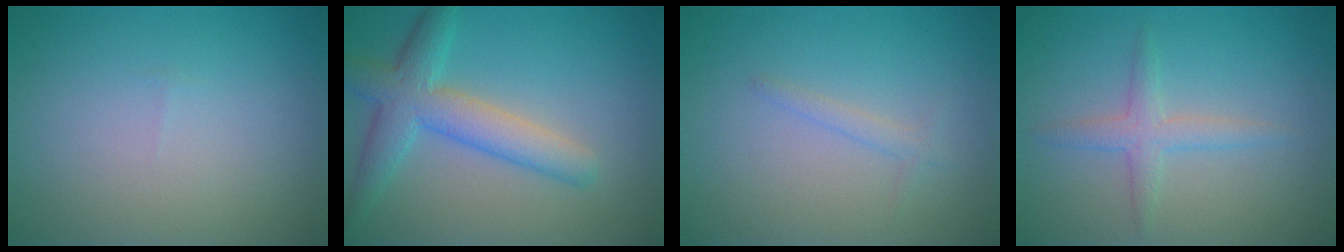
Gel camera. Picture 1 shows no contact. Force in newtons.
{"total": 5.1, "press": 5.1, "slide": 0.1}
{"total": 1.0, "press": 1.0, "slide": 0.0}
{"total": 2.2, "press": 2.2, "slide": 0.1}